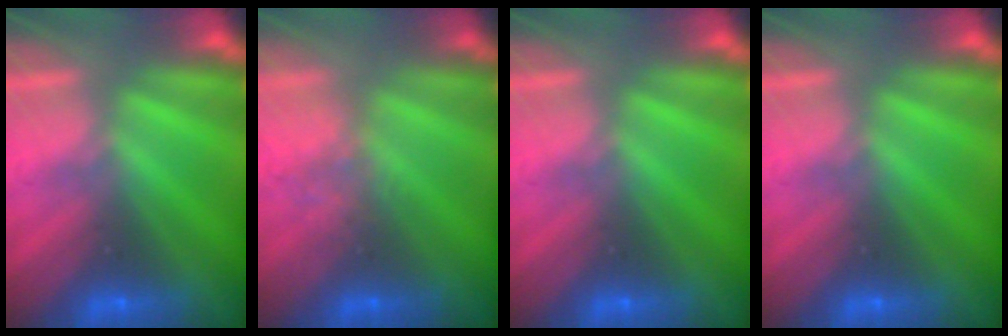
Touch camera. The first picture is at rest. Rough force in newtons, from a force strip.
{"total": 2.2}
{"total": 0.0}
{"total": 0.0}